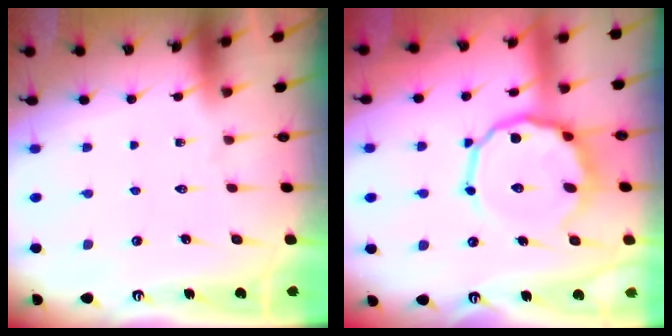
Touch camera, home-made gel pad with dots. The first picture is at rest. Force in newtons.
{"total": 12.4, "press": 12.1, "slide": 2.6}